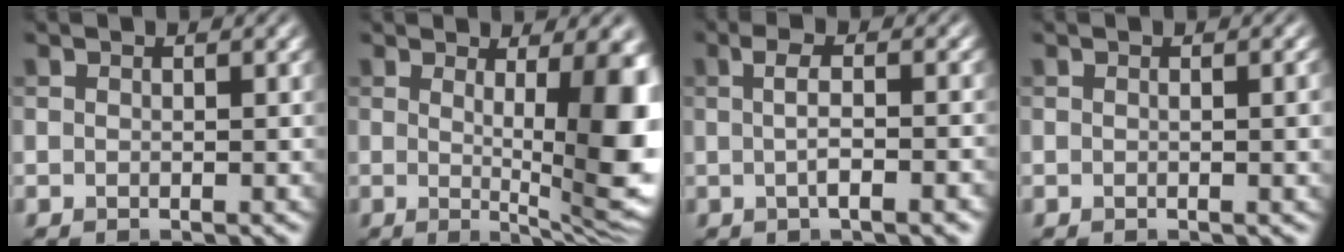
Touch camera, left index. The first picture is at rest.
{"total": 10.5, "force": [0.6, 2.7, 10.2], "torque": [-0.118, -0.009, 0.011]}
{"total": 4.5, "force": [-0.4, 1.5, 4.2], "torque": [-0.047, 0.010, -0.010]}
{"total": 1.6, "force": [0.1, 0.3, 1.5], "torque": [-0.019, 0.000, 0.000]}